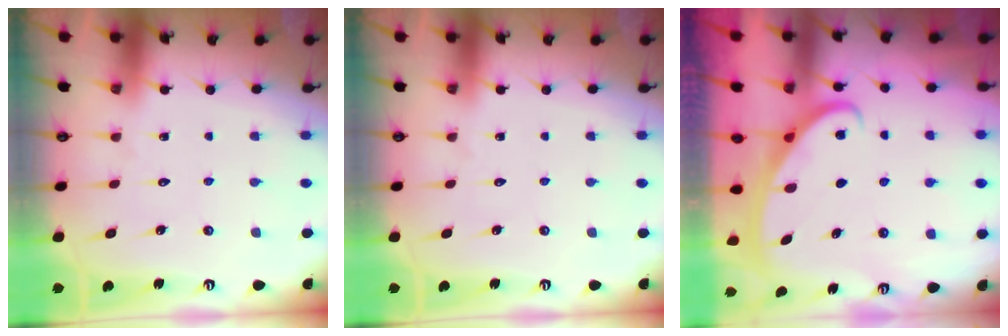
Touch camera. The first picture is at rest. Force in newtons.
{"total": 0.0}
{"total": 2.5, "press": 2.5, "slide": 0.4}